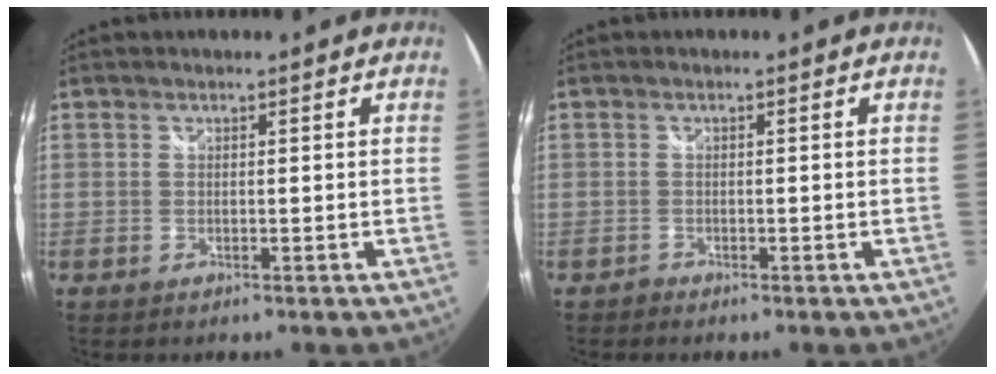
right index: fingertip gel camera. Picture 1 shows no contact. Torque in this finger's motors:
{"motor_torque": [-0.06, -0.02, 0.04, 0.00]}